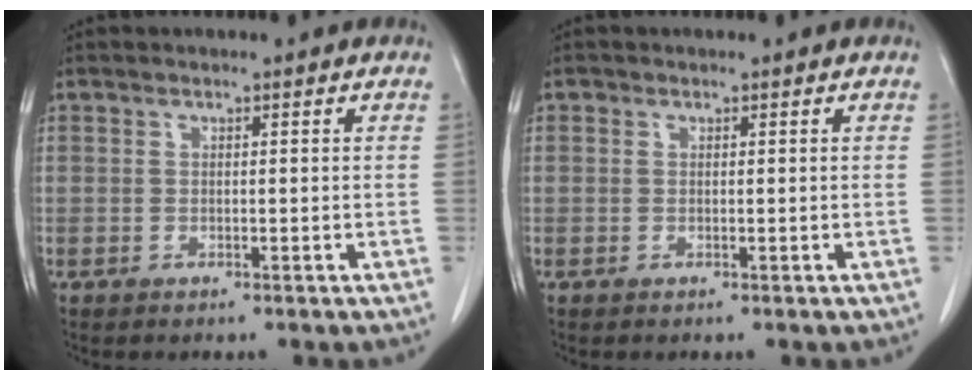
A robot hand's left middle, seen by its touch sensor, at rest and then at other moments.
{"total": 0.0}